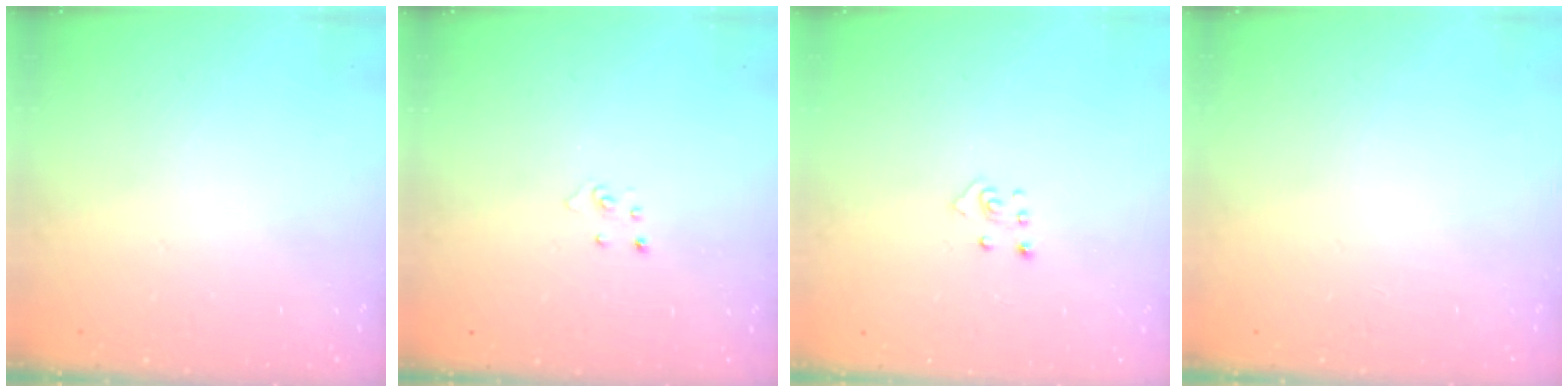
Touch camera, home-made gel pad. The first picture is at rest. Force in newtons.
{"total": 3.0, "press": 2.9, "slide": 0.3}
{"total": 3.4, "press": 3.4, "slide": 0.3}
{"total": 0.0}